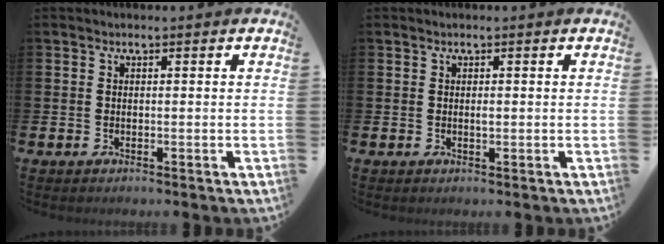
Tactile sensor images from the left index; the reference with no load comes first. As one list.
[{"total": 0.6, "force": [0.2, 0.2, 0.5], "torque": [-0.003, -0.003, 0.002]}]